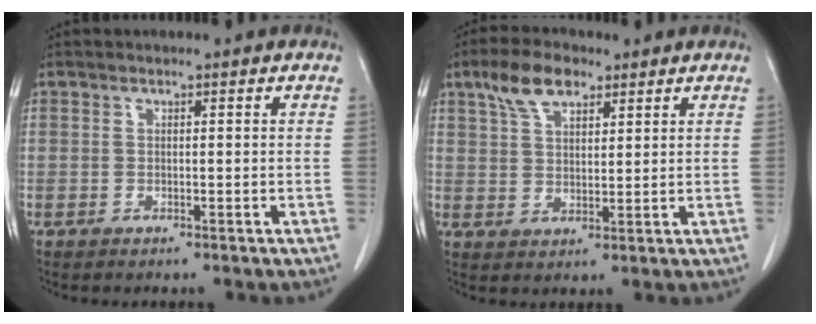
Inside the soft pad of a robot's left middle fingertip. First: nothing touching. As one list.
[{"total": 6.7, "force": [4.2, 3.1, 4.3], "torque": [-0.085, 0.018, 0.080]}]